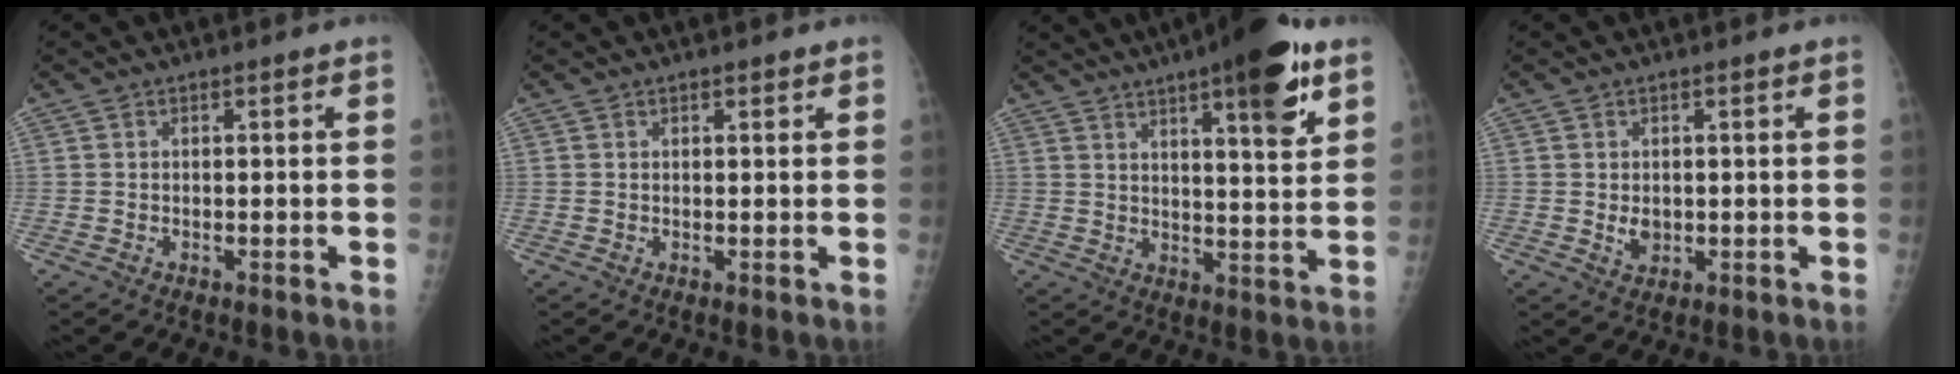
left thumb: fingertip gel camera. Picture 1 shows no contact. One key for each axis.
{"total": 1.0, "fx": 0.7, "fy": 0.5, "fz": 0.4, "tx": -0.002, "ty": -0.003, "tz": 0.008}
{"total": 15.0, "fx": 8.6, "fy": 3.5, "fz": 11.9, "tx": -0.151, "ty": -0.035, "tz": 0.120}
{"total": 2.4, "fx": 0.1, "fy": 1.9, "fz": 1.6, "tx": -0.019, "ty": -0.004, "tz": 0.009}